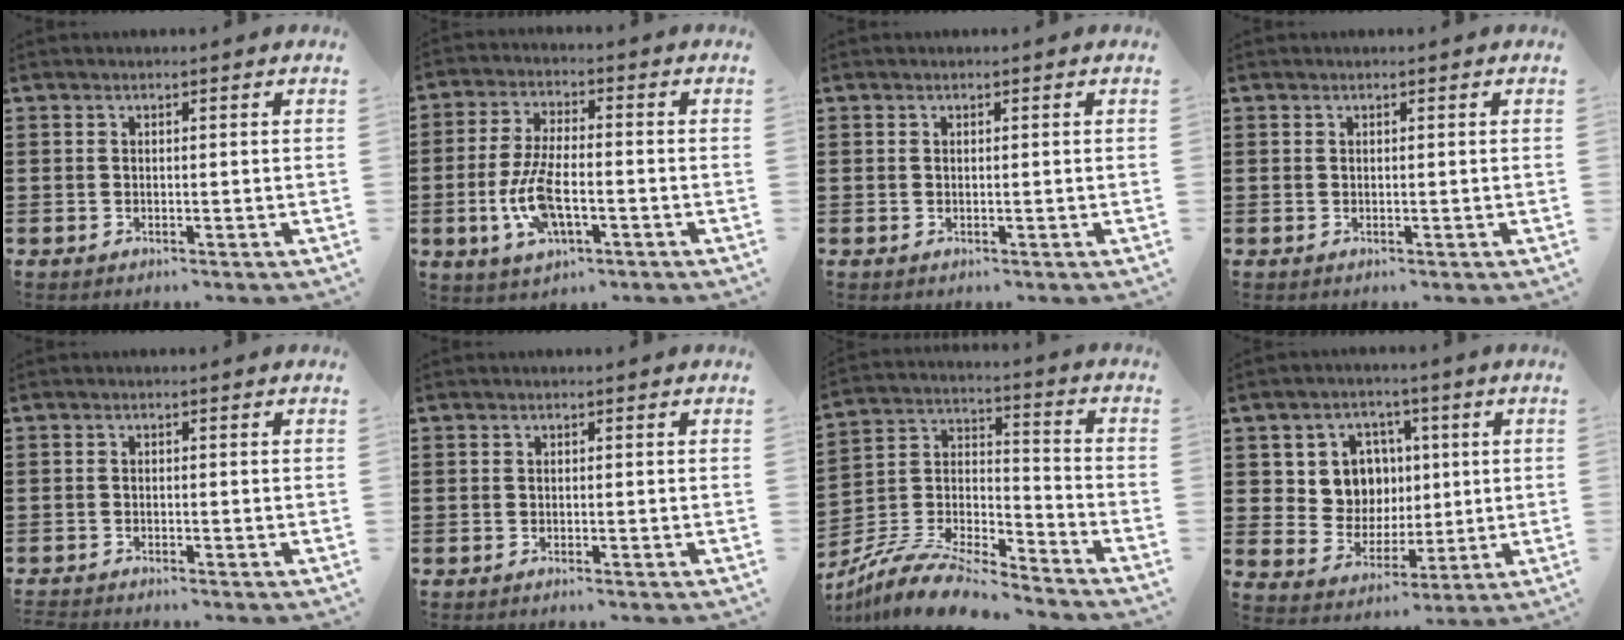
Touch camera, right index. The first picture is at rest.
{"total": 9.0, "force": [-2.6, 3.5, 7.9], "torque": [-0.178, -0.011, -0.050]}
{"total": 0.0}
{"total": 0.0}
{"total": 1.3, "force": [-1.3, -0.2, -0.1], "torque": [-0.001, -0.001, -0.026]}
{"total": 0.5, "force": [-0.5, -0.2, 0.1], "torque": [-0.003, -0.004, -0.009]}
{"total": 10.3, "force": [-9.3, 1.9, 4.0], "torque": [-0.085, 0.013, -0.186]}
{"total": 8.2, "force": [2.0, 7.4, 3.1], "torque": [-0.081, 0.012, 0.038]}